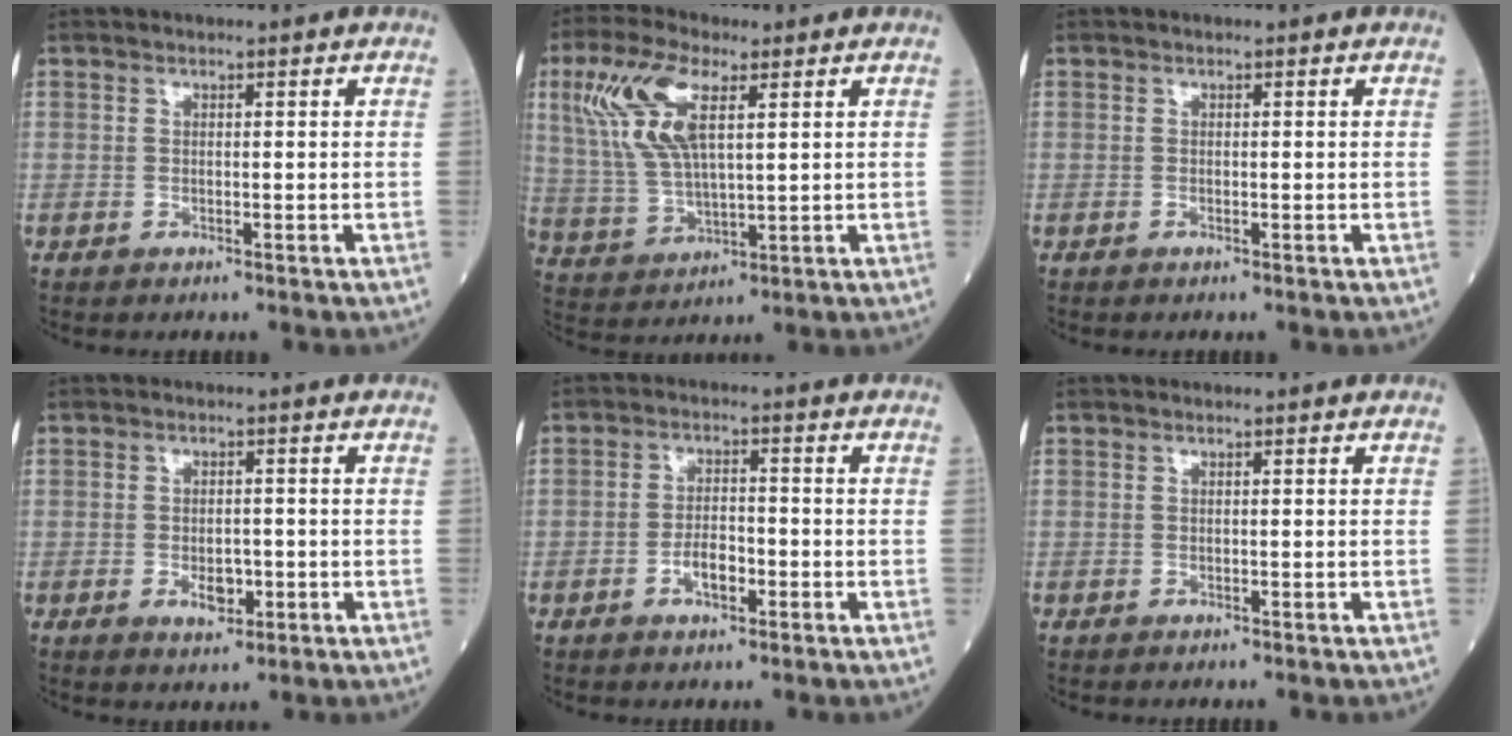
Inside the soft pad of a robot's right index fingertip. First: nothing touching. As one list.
[{"total": 11.8, "force": [4.6, 4.0, 10.1], "torque": [-0.235, 0.016, 0.096]}, {"total": 0.0}, {"total": 3.5, "force": [-1.1, 1.9, 2.7], "torque": [-0.042, 0.001, -0.012]}, {"total": 3.9, "force": [-1.7, 1.7, 3.1], "torque": [-0.054, 0.005, -0.030]}, {"total": 0.0}]